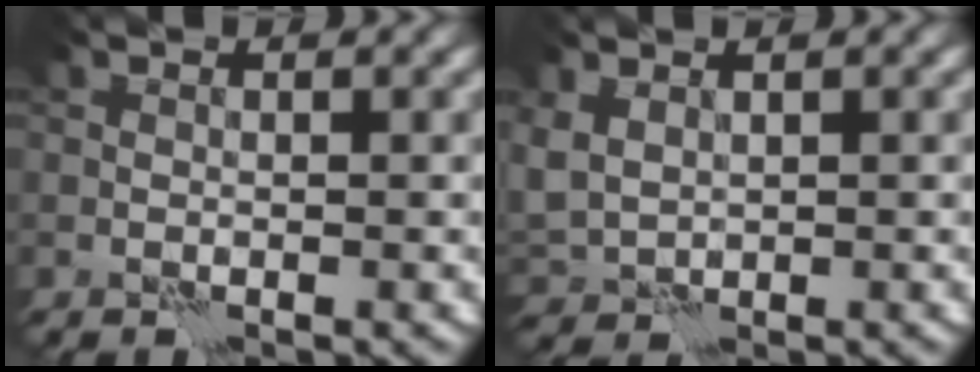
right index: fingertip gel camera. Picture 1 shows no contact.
{"total": 2.3, "force": [0.9, 1.8, 1.2], "torque": [-0.040, -0.008, 0.023]}